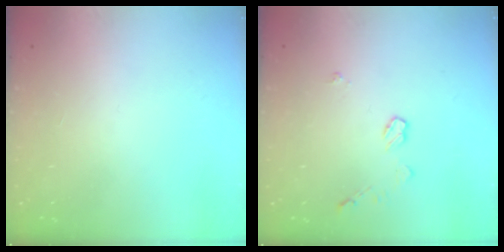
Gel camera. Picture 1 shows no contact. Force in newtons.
{"total": 5.1, "press": 5.1, "slide": 0.1}